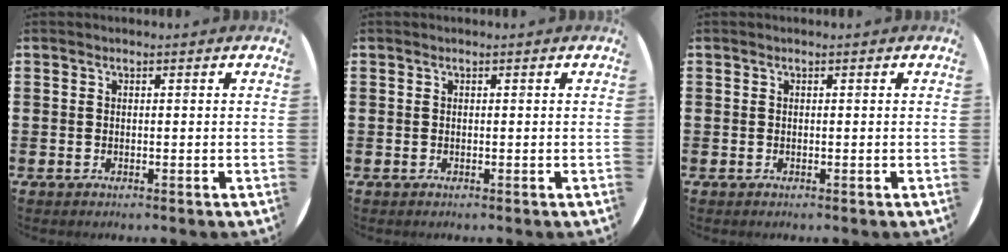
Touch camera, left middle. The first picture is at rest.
{"total": 0.0}
{"total": 0.0}